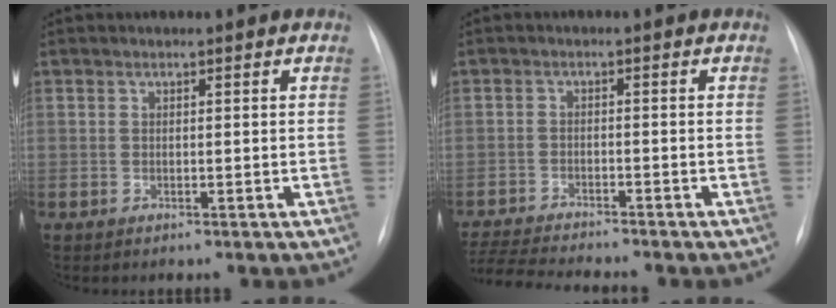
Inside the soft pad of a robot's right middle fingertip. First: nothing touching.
{"total": 9.8, "force": [-9.1, 0.0, 3.5], "torque": [-0.063, -0.012, -0.151]}